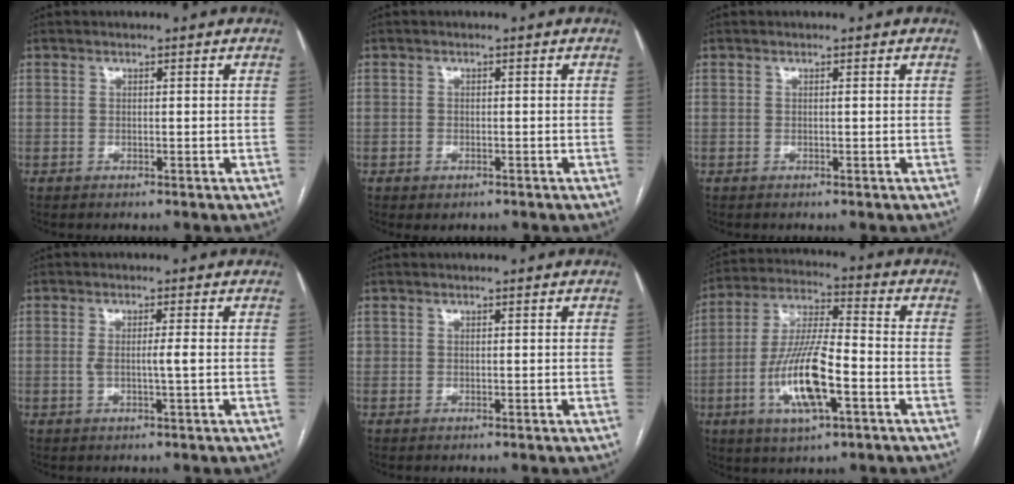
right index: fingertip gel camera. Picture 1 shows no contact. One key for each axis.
{"total": 1.3, "fx": -0.7, "fy": 0.9, "fz": 0.6, "tx": -0.009, "ty": 0.002, "tz": -0.005}
{"total": 0.0}
{"total": 2.6, "fx": -0.2, "fy": -0.2, "fz": 2.6, "tx": -0.047, "ty": -0.001, "tz": -0.003}
{"total": 0.0}
{"total": 13.8, "fx": -4.5, "fy": 3.1, "fz": 12.7, "tx": -0.258, "ty": -0.003, "tz": -0.079}